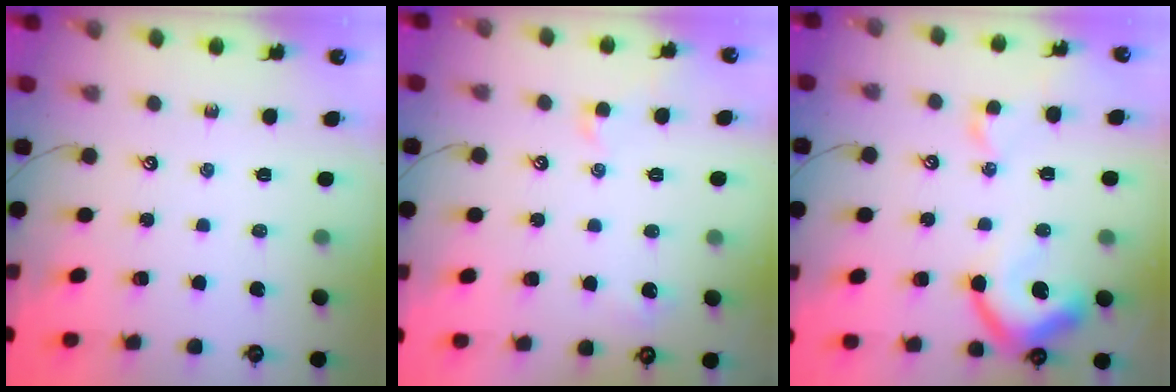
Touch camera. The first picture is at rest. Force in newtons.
{"total": 1.1, "press": 1.0, "slide": 0.5}
{"total": 9.9, "press": 9.7, "slide": 1.6}